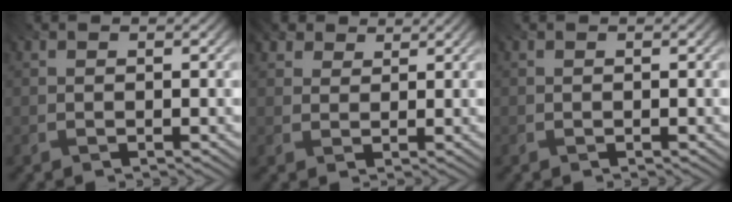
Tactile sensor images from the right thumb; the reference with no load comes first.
{"total": 3.2, "force": [2.3, 2.0, 0.9], "torque": [-0.025, -0.006, 0.049]}
{"total": 0.0}